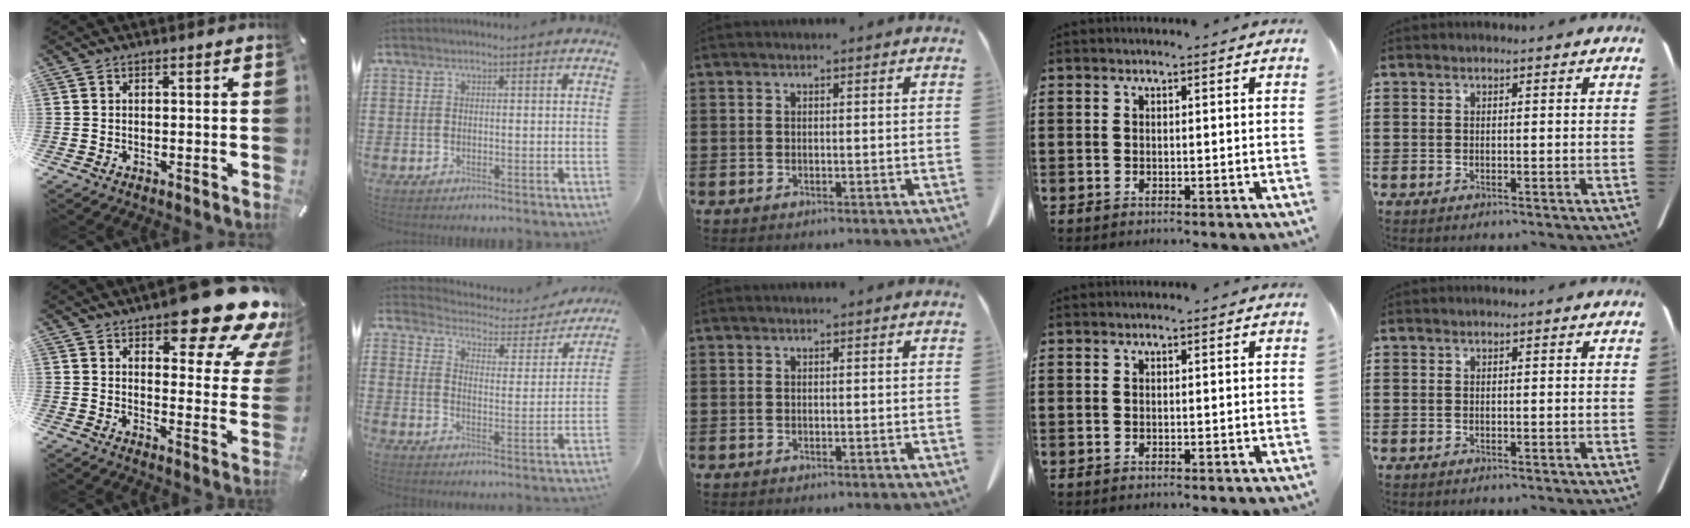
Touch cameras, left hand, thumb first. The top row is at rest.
{"thumb": {"total": 19.9, "force": [13.4, 7.7, 12.4], "torque": [-0.157, -0.096, 0.222]}, "index": {"total": 3.0, "force": [2.9, 0.7, 0.3], "torque": [-0.030, -0.026, 0.041]}}